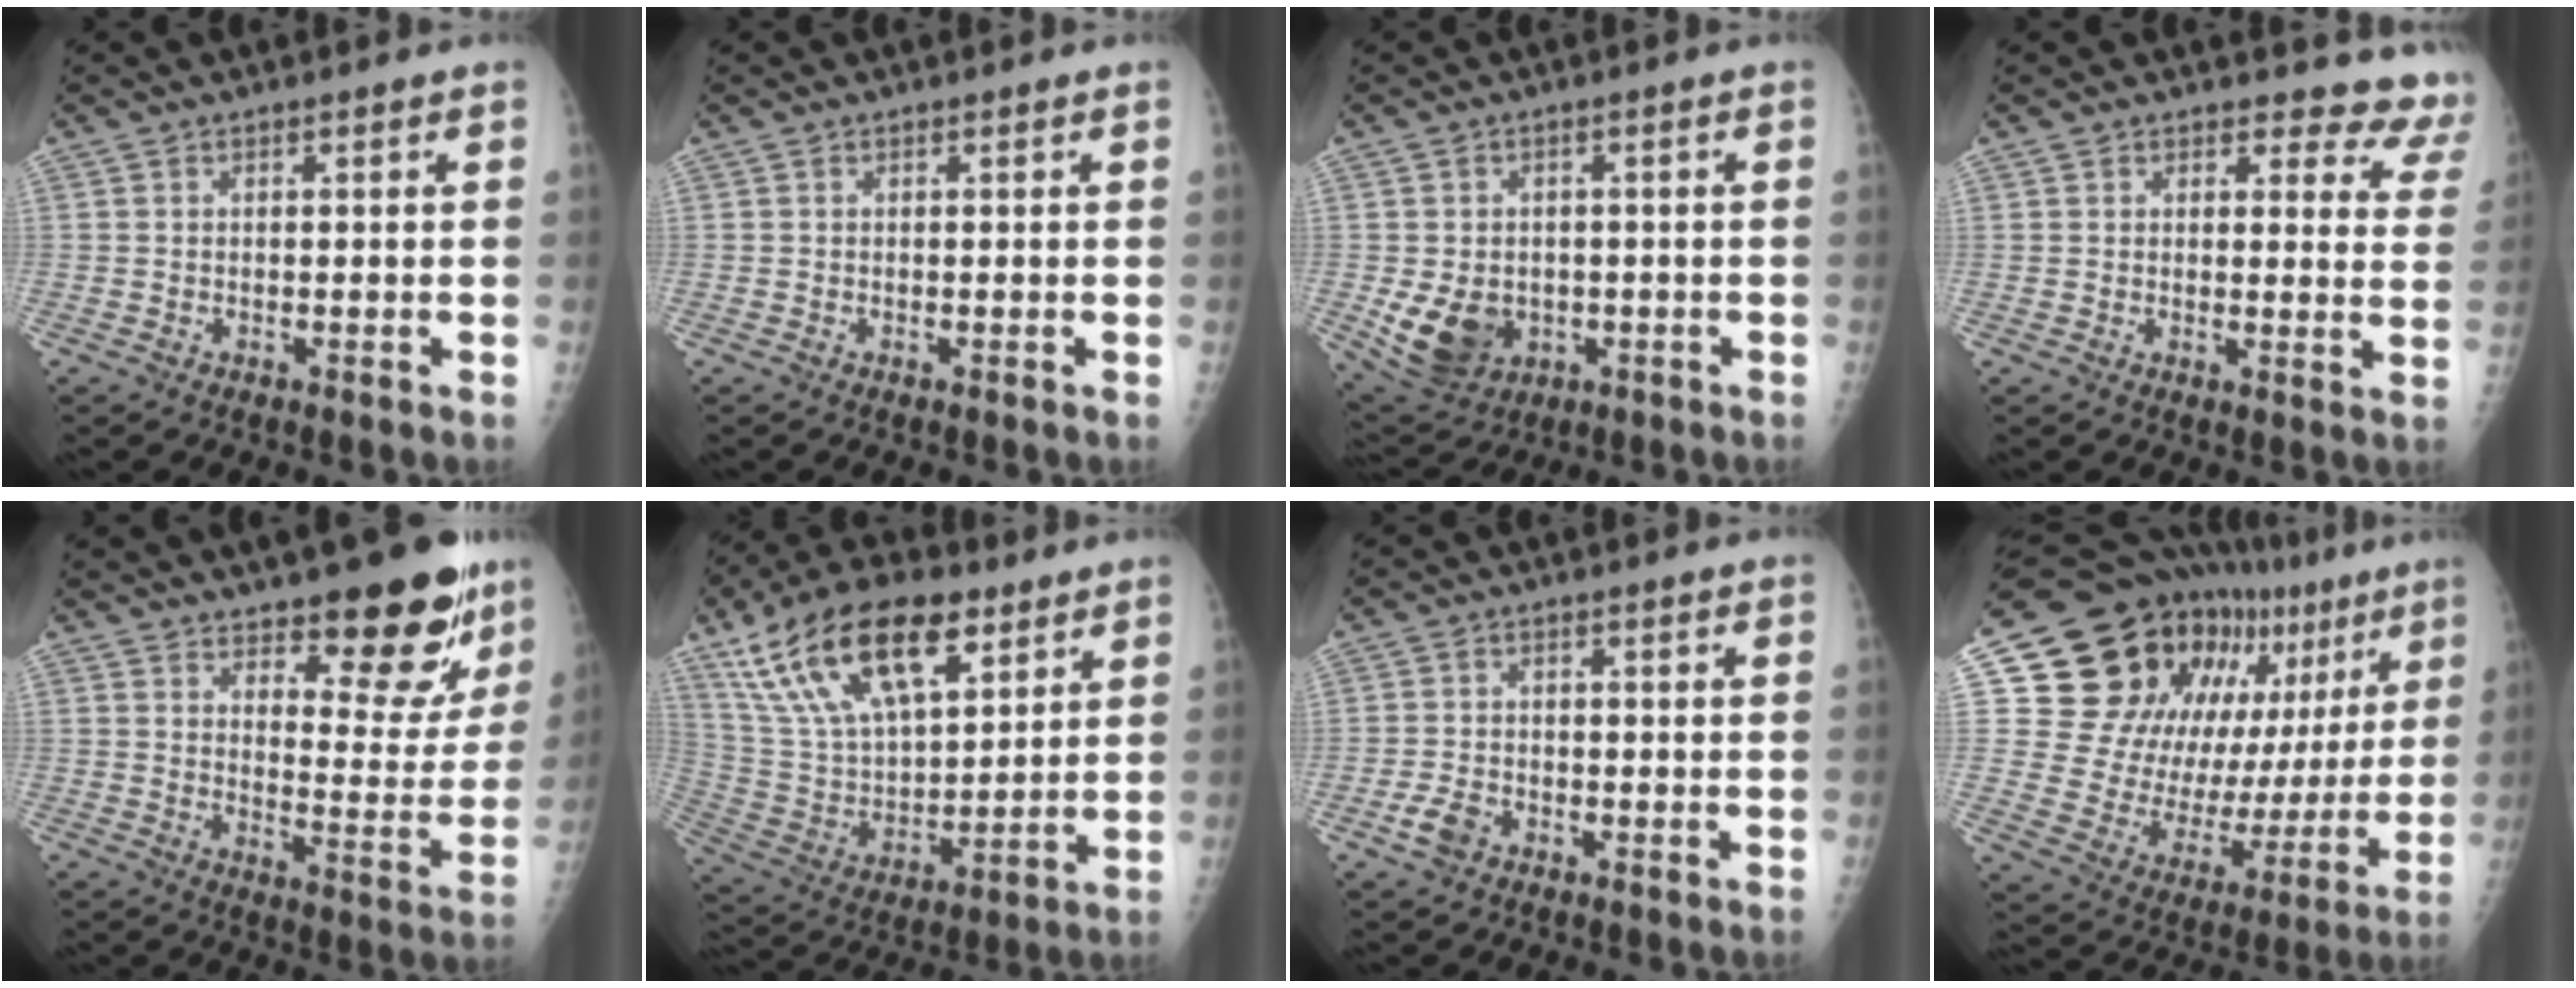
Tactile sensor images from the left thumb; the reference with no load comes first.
{"total": 0.0}
{"total": 9.3, "force": [-2.0, 7.5, 5.2], "torque": [-0.076, 0.002, -0.011]}
{"total": 10.2, "force": [9.5, 3.4, -0.7], "torque": [0.068, -0.082, 0.066]}
{"total": 16.4, "force": [11.6, 6.0, 9.9], "torque": [-0.074, -0.089, 0.160]}
{"total": 23.7, "force": [13.0, 11.1, 16.5], "torque": [-0.289, -0.023, 0.243]}
{"total": 3.5, "force": [-2.0, 2.2, 1.7], "torque": [-0.032, 0.009, -0.034]}
{"total": 28.5, "force": [14.5, 15.9, 18.6], "torque": [-0.242, -0.002, 0.240]}